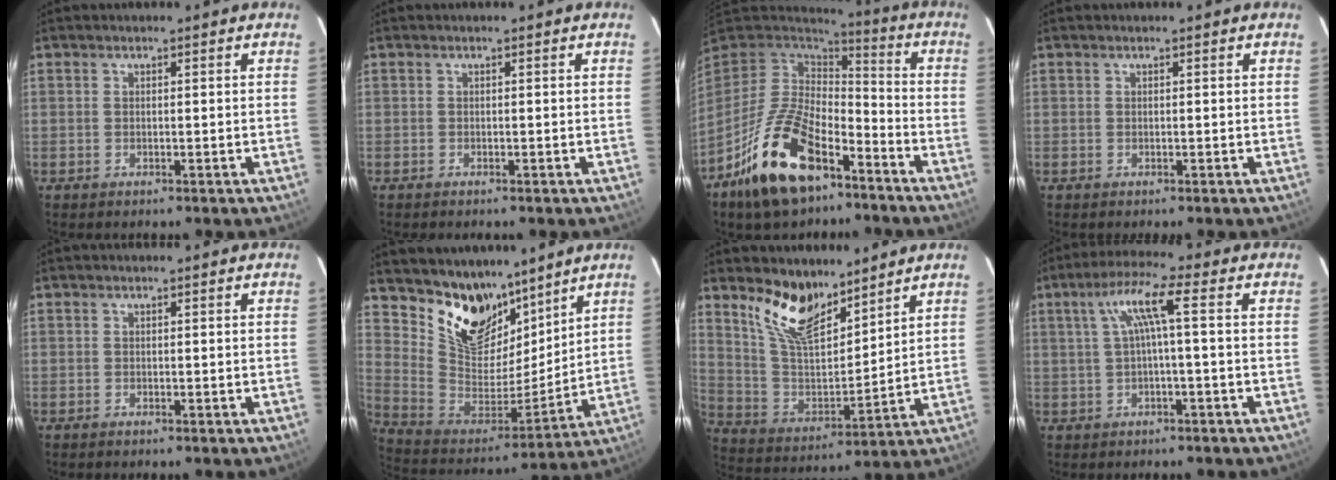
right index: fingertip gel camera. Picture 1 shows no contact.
{"total": 0.0}
{"total": 19.8, "force": [-11.7, 9.5, 12.8], "torque": [-0.265, -0.015, -0.208]}
{"total": 0.0}
{"total": 0.0}
{"total": 16.5, "force": [12.1, 9.2, 6.5], "torque": [-0.146, -0.010, 0.236]}
{"total": 13.1, "force": [9.7, 5.3, 7.1], "torque": [-0.143, 0.002, 0.195]}
{"total": 6.1, "force": [0.4, 0.1, 6.1], "torque": [-0.121, 0.011, 0.017]}